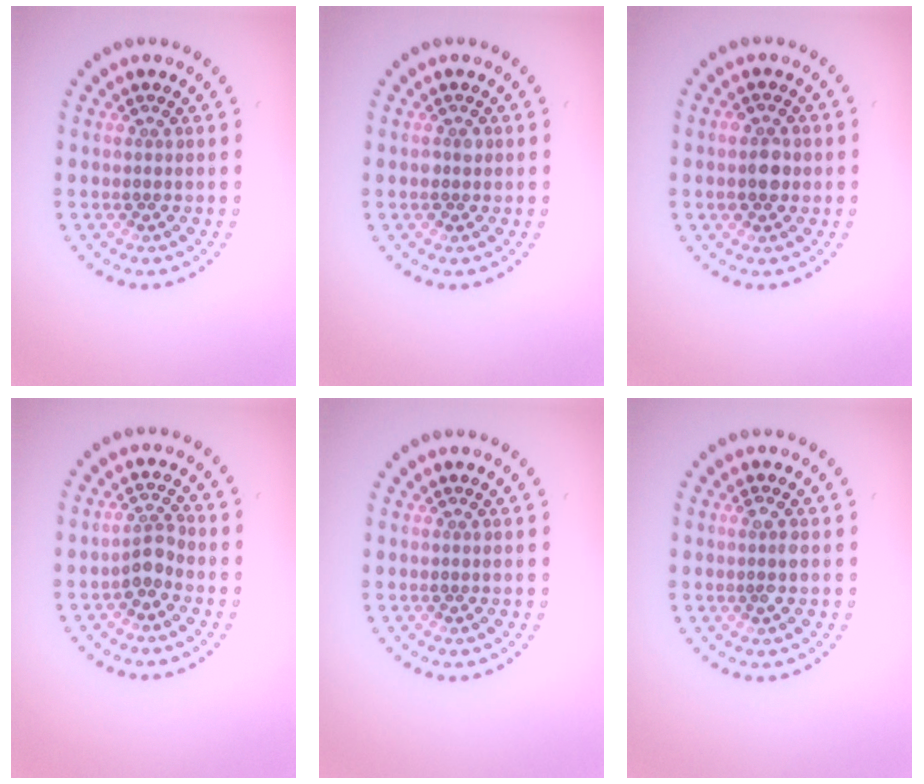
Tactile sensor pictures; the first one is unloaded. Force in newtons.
{"total": 1.1, "press": 1.0, "slide": 0.4}
{"total": 2.6, "press": 2.5, "slide": 0.3}
{"total": 2.0, "press": 1.6, "slide": 1.2}
{"total": 0.0}
{"total": 1.1, "press": 1.0, "slide": 0.4}